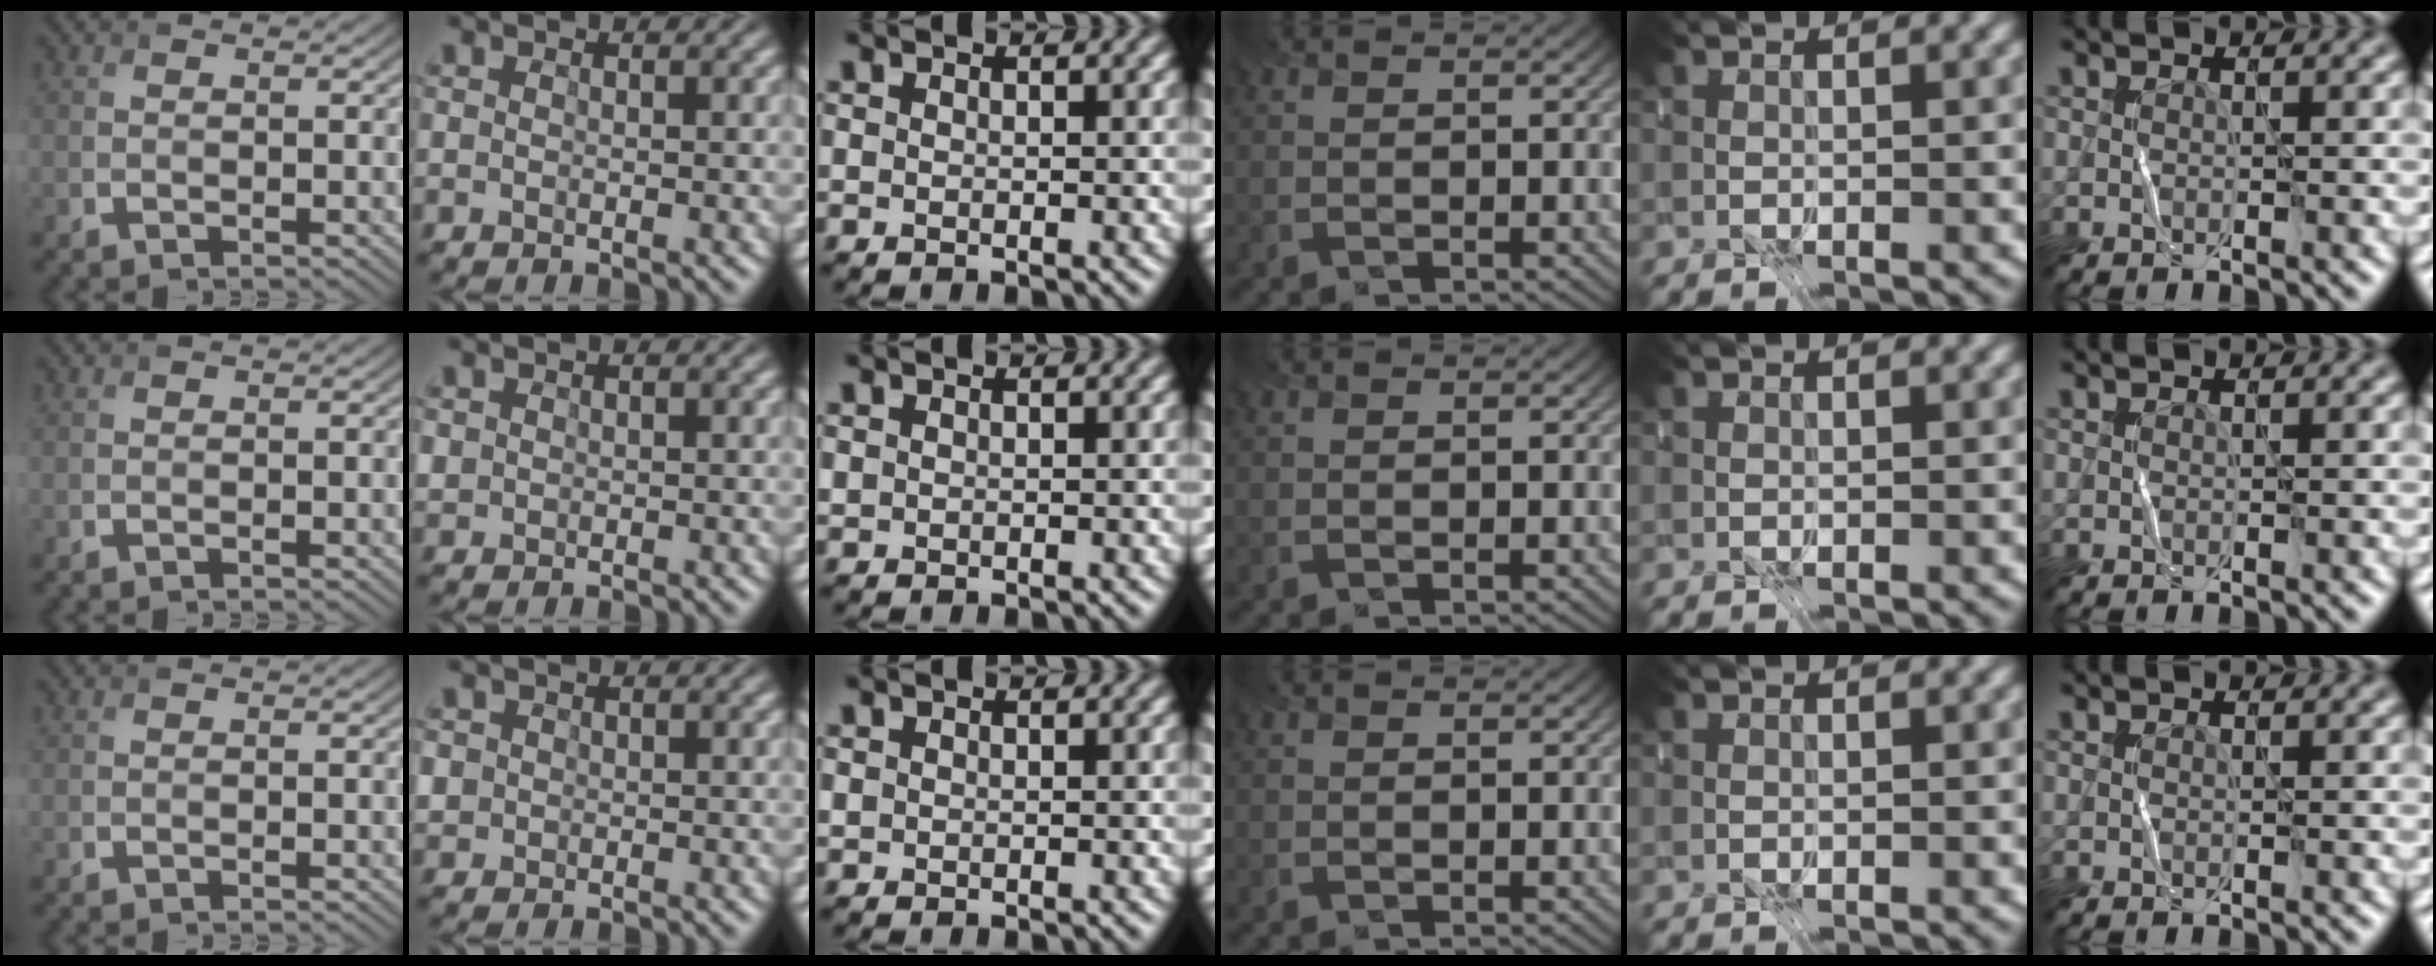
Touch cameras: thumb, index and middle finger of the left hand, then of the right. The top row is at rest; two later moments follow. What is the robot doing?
{"motion": "fold", "object": "receipt paper"}